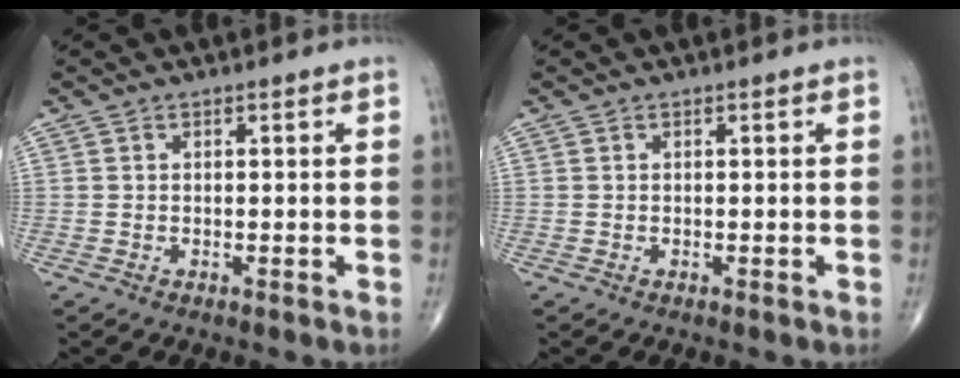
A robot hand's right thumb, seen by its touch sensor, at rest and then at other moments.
{"total": 0.0}